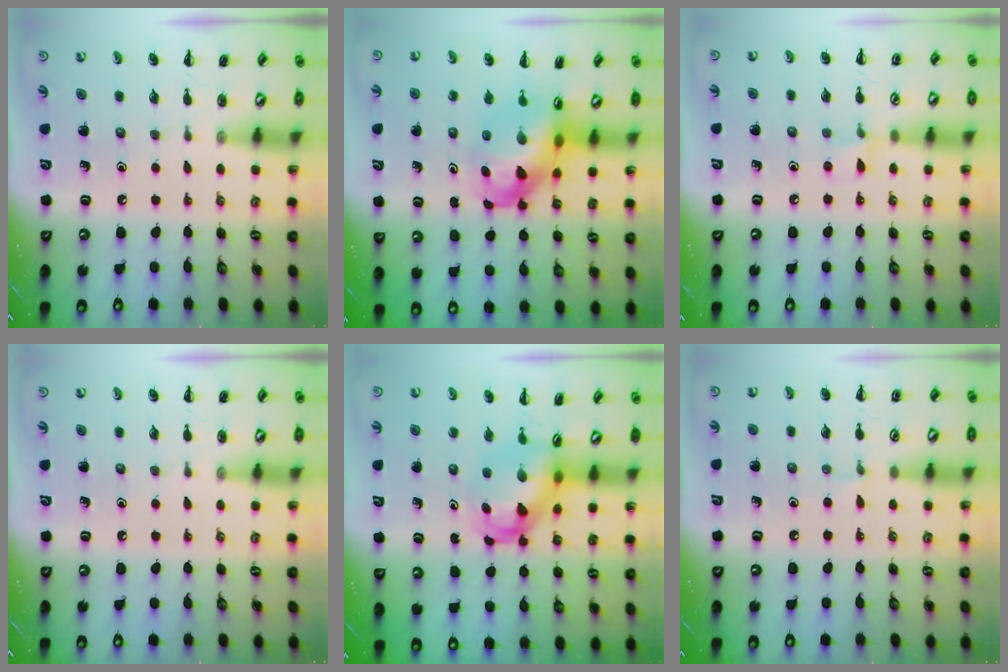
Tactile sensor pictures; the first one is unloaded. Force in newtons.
{"total": 9.7, "press": 9.3, "slide": 2.8}
{"total": 5.3, "press": 4.9, "slide": 1.9}
{"total": 0.0}
{"total": 4.3, "press": 4.1, "slide": 1.1}
{"total": 3.8, "press": 3.5, "slide": 1.3}